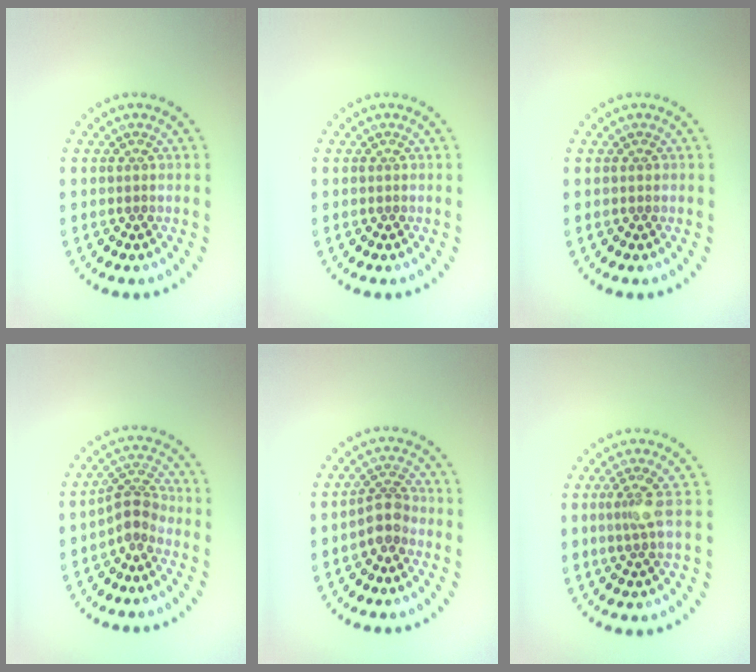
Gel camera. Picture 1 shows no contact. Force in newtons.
{"total": 0.0}
{"total": 0.0}
{"total": 2.6, "press": 1.8, "slide": 1.8}
{"total": 2.2, "press": 1.8, "slide": 1.3}
{"total": 2.1, "press": 1.5, "slide": 1.4}